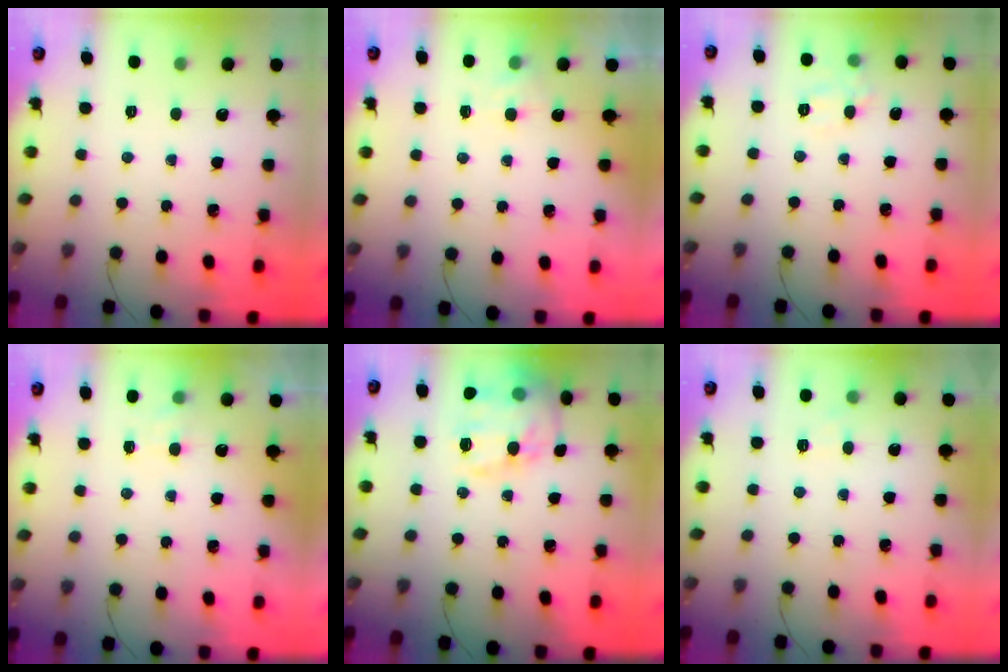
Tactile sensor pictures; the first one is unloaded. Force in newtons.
{"total": 4.3, "press": 4.1, "slide": 1.3}
{"total": 8.2, "press": 8.0, "slide": 1.5}
{"total": 5.6, "press": 5.5, "slide": 1.3}
{"total": 15.6, "press": 15.6, "slide": 0.7}
{"total": 5.0, "press": 4.9, "slide": 1.2}